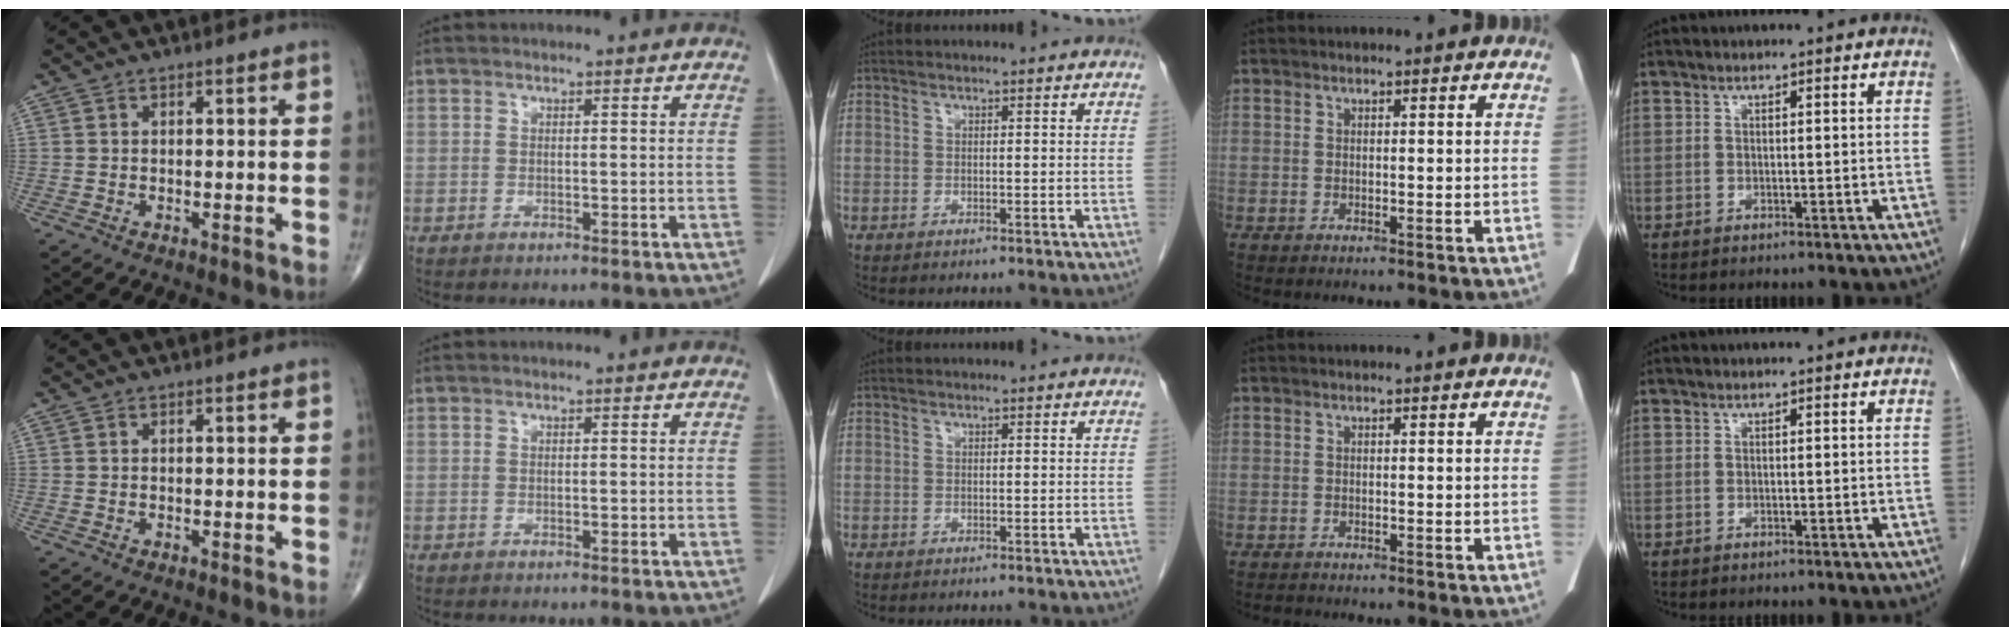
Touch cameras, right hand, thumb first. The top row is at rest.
{"ring": {"total": 0.6, "force": [-0.6, 0.1, 0.0], "torque": [-0.006, -0.003, -0.011]}}